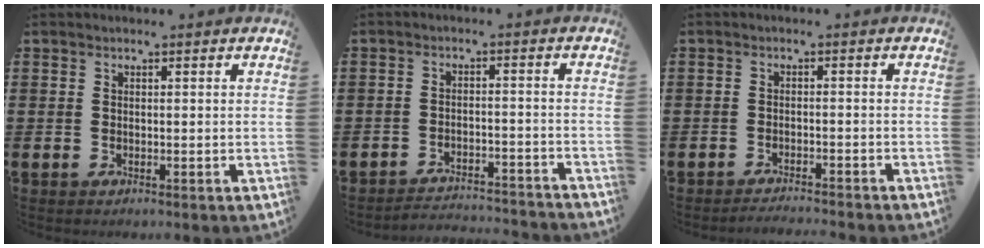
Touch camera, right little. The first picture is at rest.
{"total": 2.9, "force": [-2.9, -0.1, 0.0], "torque": [-0.006, 0.004, -0.064]}
{"total": 1.6, "force": [-1.6, -0.2, 0.1], "torque": [-0.003, 0.004, -0.031]}